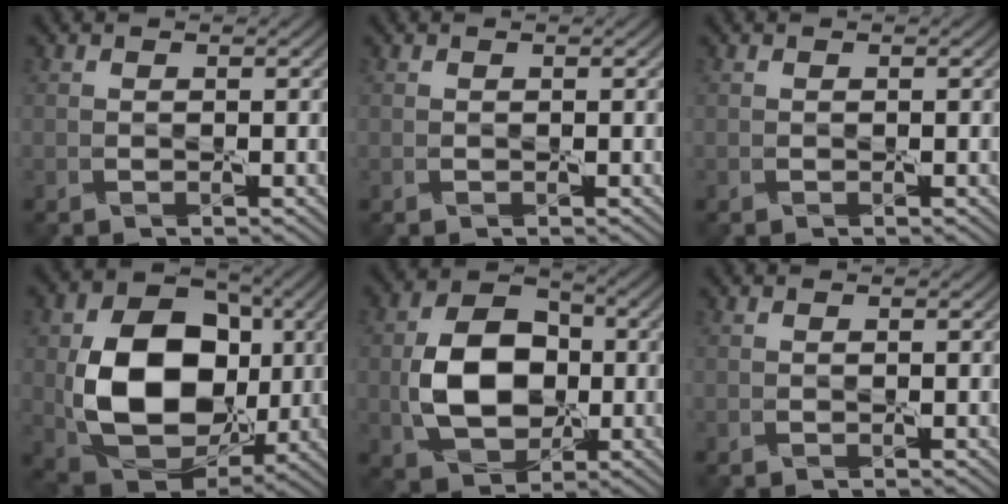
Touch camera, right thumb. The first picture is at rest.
{"total": 0.0}
{"total": 0.0}
{"total": 15.0, "force": [0.2, 11.0, 10.1], "torque": [-0.187, -0.010, 0.011]}
{"total": 10.2, "force": [-0.7, 7.3, 7.1], "torque": [-0.146, 0.004, -0.017]}
{"total": 0.0}